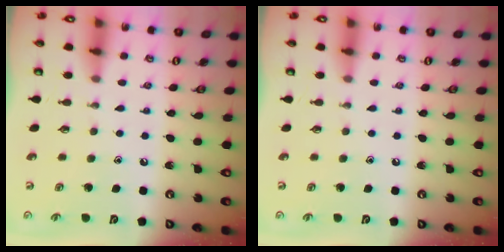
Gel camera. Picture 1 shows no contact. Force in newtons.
{"total": 0.0}